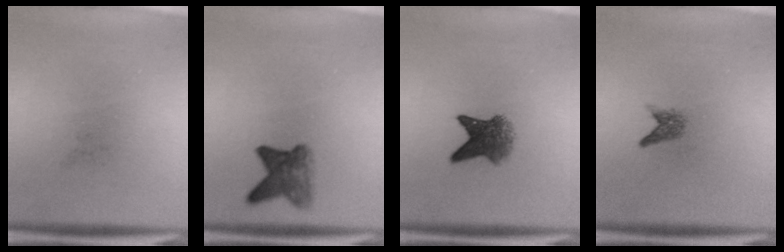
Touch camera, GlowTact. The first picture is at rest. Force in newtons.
{"total": 4.2}
{"total": 4.9}
{"total": 1.5}